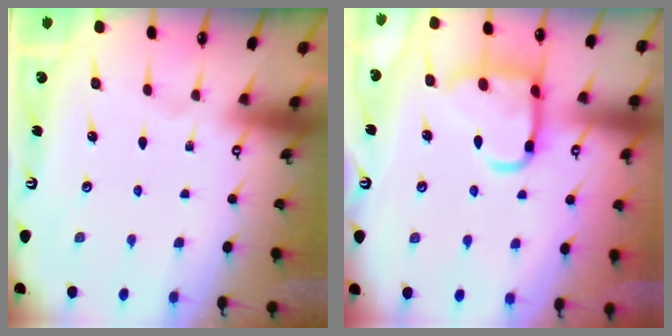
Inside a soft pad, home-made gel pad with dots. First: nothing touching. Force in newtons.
{"total": 14.7, "press": 14.6, "slide": 1.4}